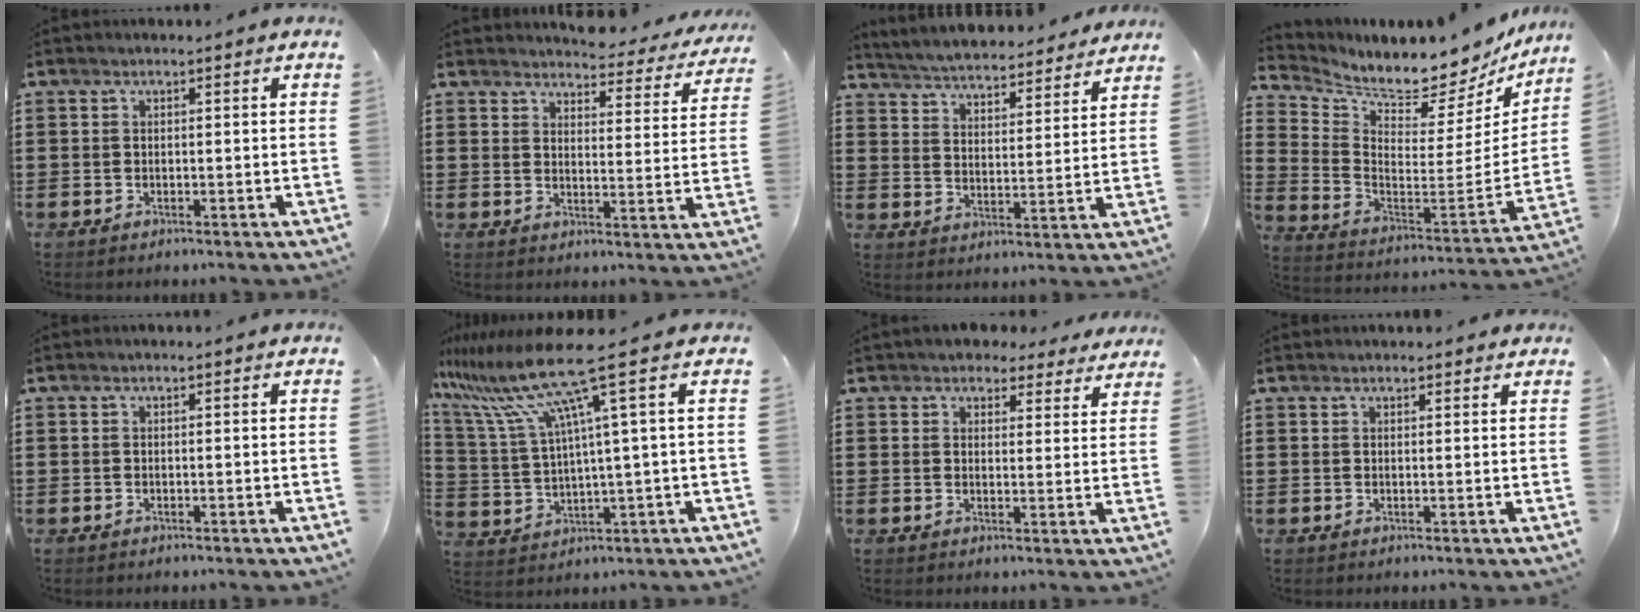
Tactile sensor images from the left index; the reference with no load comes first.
{"total": 3.8, "force": [3.7, 0.5, 0.5], "torque": [-0.023, -0.028, 0.062]}
{"total": 4.7, "force": [4.6, -0.3, 0.3], "torque": [-0.031, -0.038, 0.076]}
{"total": 7.0, "force": [6.8, 0.4, 1.6], "torque": [-0.056, -0.084, 0.108]}
{"total": 0.0}
{"total": 11.8, "force": [6.2, 0.2, 10.1], "torque": [-0.241, -0.034, 0.085]}
{"total": 3.9, "force": [3.6, 1.3, 0.6], "torque": [-0.018, -0.010, 0.067]}
{"total": 1.1, "force": [1.1, 0.2, 0.2], "torque": [-0.007, 0.000, 0.022]}